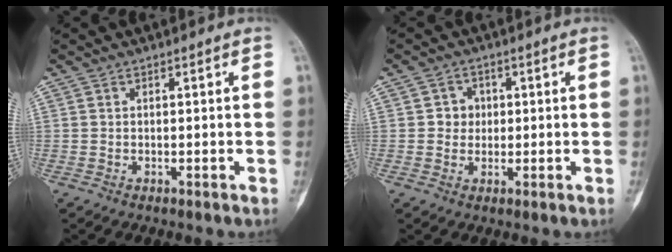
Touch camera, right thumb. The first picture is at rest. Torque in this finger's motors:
{"motor_torque": [0.00, 0.00, 0.00, -0.01, 0.00]}